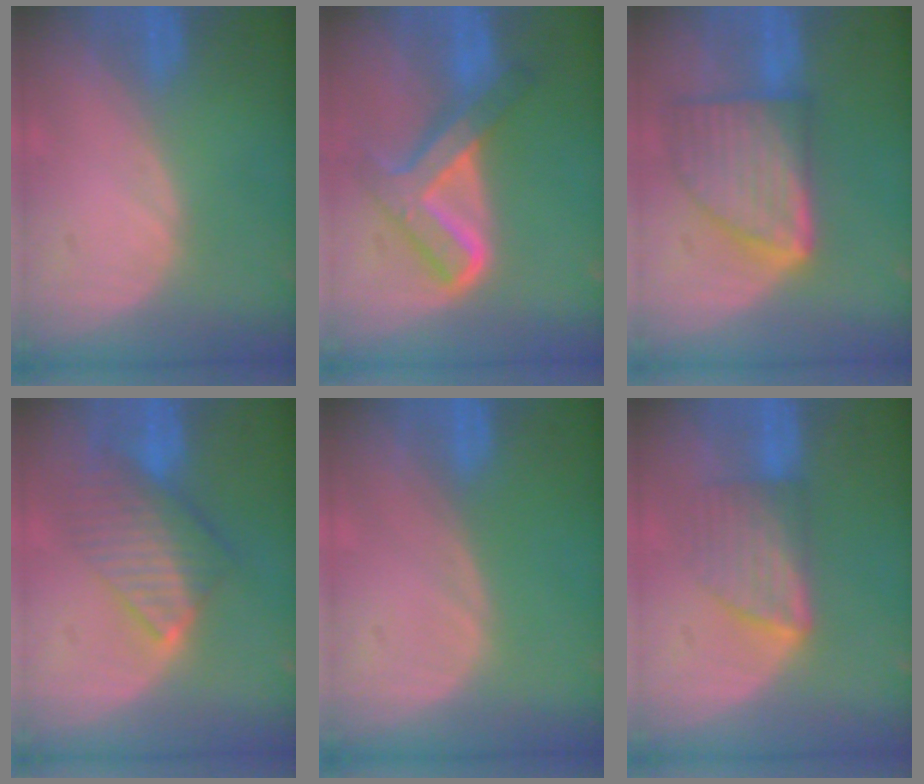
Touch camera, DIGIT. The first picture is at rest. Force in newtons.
{"total": 8.1, "press": 8.1, "slide": 0.7}
{"total": 9.3, "press": 9.3, "slide": 0.4}
{"total": 7.5, "press": 7.1, "slide": 2.3}
{"total": 0.0}
{"total": 5.9, "press": 5.7, "slide": 1.5}